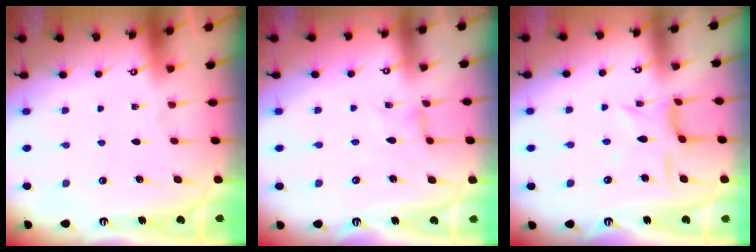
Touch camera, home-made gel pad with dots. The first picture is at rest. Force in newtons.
{"total": 0.0}
{"total": 6.7, "press": 6.6, "slide": 0.5}